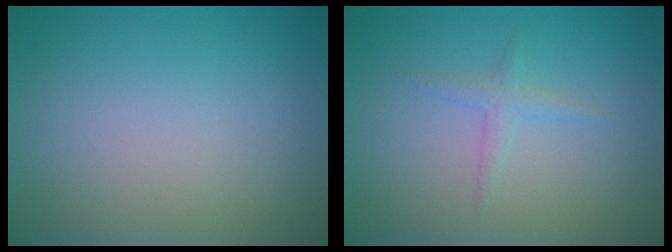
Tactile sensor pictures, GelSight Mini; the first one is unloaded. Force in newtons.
{"total": 1.2, "press": 1.2, "slide": 0.1}